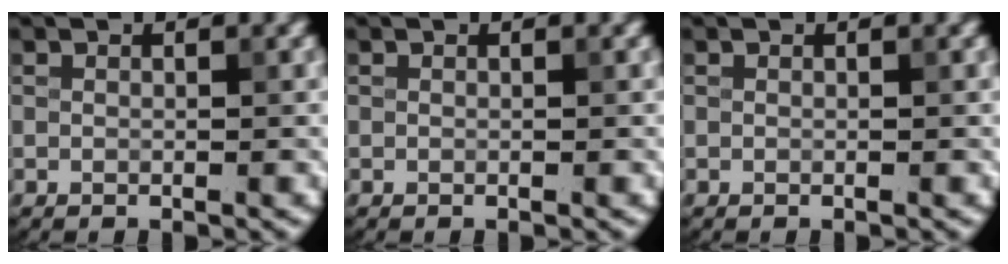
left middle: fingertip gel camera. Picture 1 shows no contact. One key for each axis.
{"total": 0.0}
{"total": 0.0}